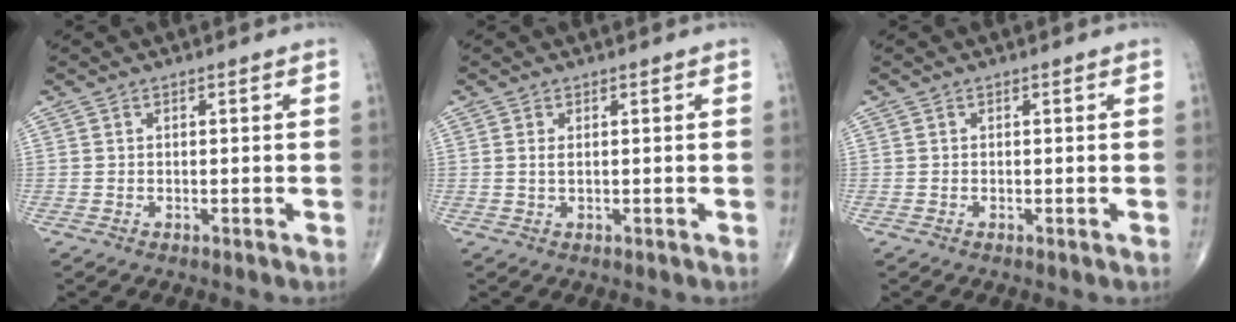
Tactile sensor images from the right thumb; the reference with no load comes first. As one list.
[{"total": 1.0, "force": [0.2, 0.4, 0.9], "torque": [-0.022, -0.001, 0.006]}, {"total": 0.0}]